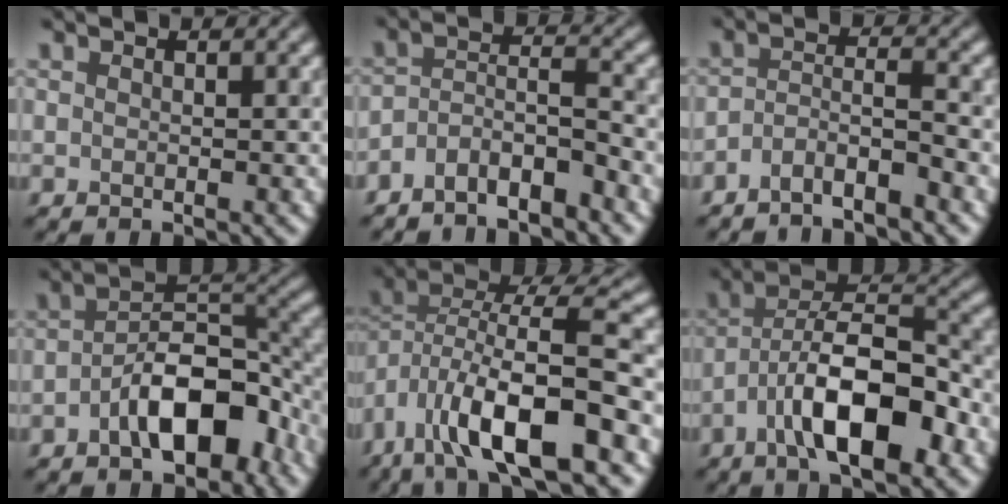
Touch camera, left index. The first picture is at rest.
{"total": 3.9, "force": [-2.9, 1.2, 2.3], "torque": [-0.042, 0.006, -0.059]}
{"total": 2.9, "force": [-2.2, 0.6, 1.8], "torque": [-0.033, 0.003, -0.050]}
{"total": 8.1, "force": [-3.4, 3.9, 6.3], "torque": [-0.096, 0.012, -0.062]}
{"total": 11.5, "force": [-4.7, 3.8, 9.8], "torque": [-0.163, 0.009, -0.095]}
{"total": 9.2, "force": [-4.1, 3.2, 7.6], "torque": [-0.121, 0.020, -0.074]}